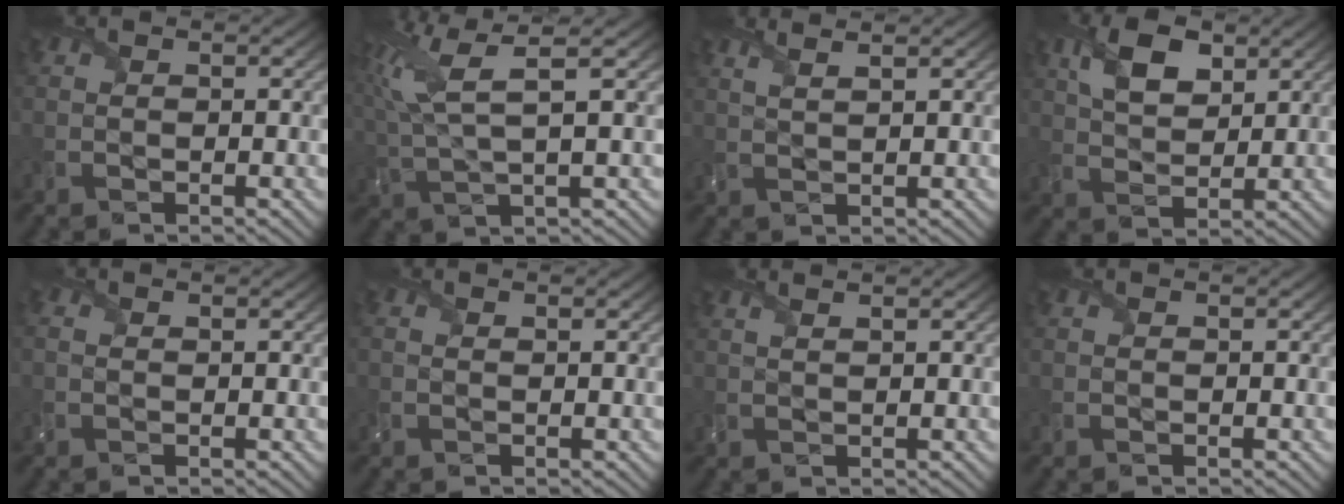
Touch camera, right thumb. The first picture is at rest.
{"total": 9.3, "force": [3.9, 2.7, 8.1], "torque": [-0.188, 0.019, 0.079]}
{"total": 3.1, "force": [2.1, 0.9, 2.2], "torque": [-0.029, 0.012, 0.023]}
{"total": 7.0, "force": [3.3, 3.8, 4.8], "torque": [-0.105, 0.003, 0.060]}
{"total": 1.3, "force": [0.1, 1.0, 0.8], "torque": [-0.022, -0.001, 0.004]}
{"total": 1.0, "force": [0.2, 0.7, 0.6], "torque": [-0.018, 0.000, 0.005]}
{"total": 1.6, "force": [1.2, 0.3, 1.0], "torque": [-0.019, 0.002, 0.014]}
{"total": 0.0}